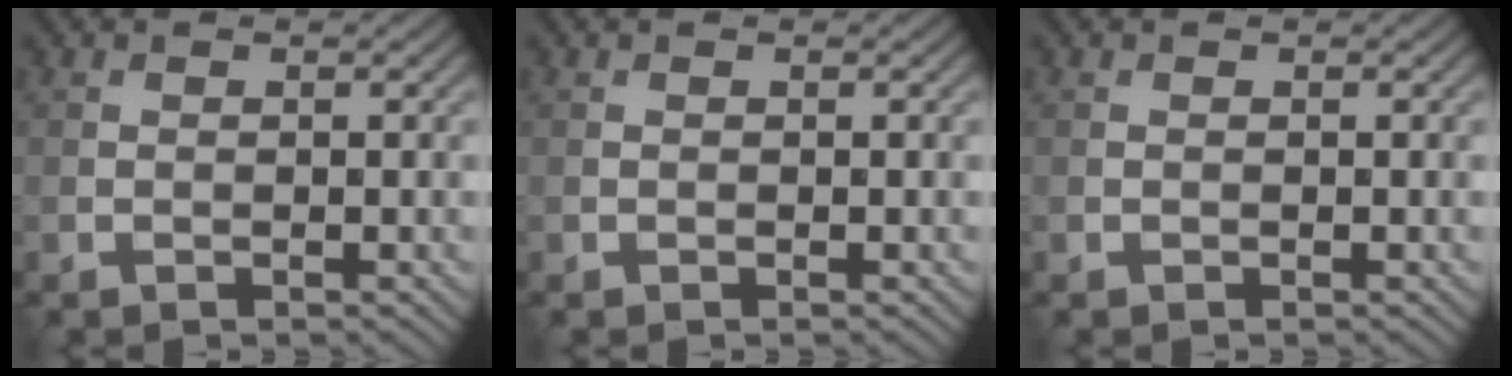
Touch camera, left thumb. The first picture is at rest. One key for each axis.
{"total": 0.0}
{"total": 0.0}